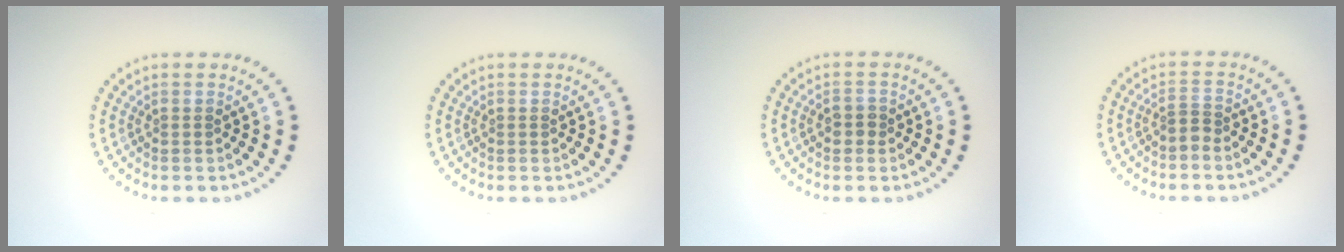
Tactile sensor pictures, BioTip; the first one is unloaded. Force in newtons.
{"total": 0.0}
{"total": 1.4, "press": 1.4, "slide": 0.3}
{"total": 1.2, "press": 0.8, "slide": 0.9}